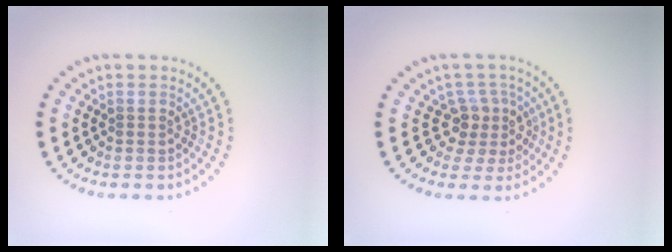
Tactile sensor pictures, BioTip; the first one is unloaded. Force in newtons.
{"total": 3.0, "press": 2.3, "slide": 1.9}